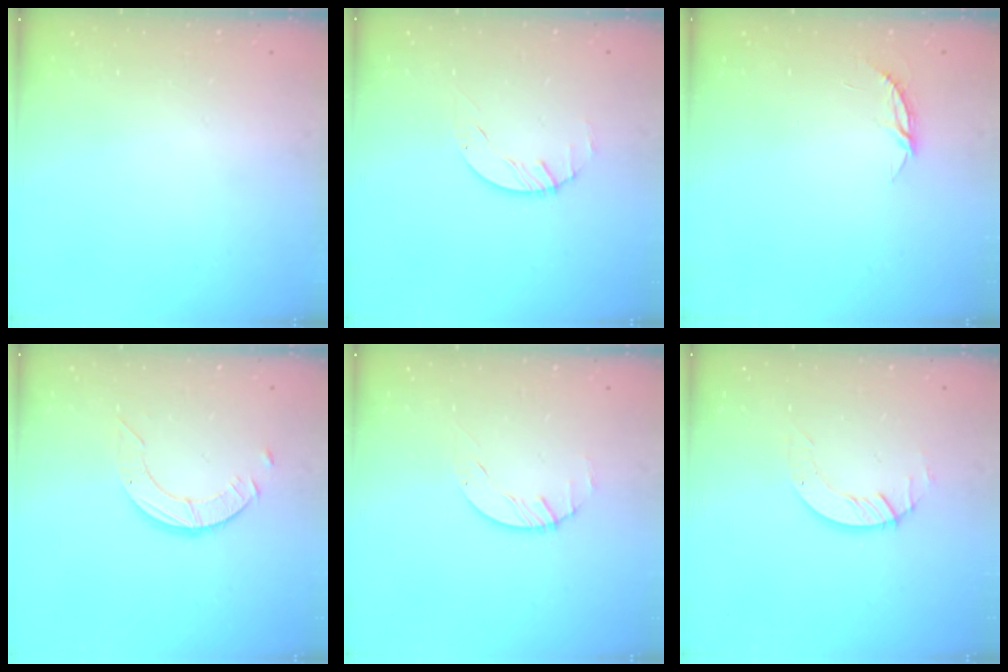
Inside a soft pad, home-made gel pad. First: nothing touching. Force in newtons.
{"total": 1.5, "press": 1.5, "slide": 0.2}
{"total": 3.8, "press": 3.8, "slide": 0.2}
{"total": 3.9, "press": 3.9, "slide": 0.3}
{"total": 1.5, "press": 1.5, "slide": 0.2}
{"total": 4.5, "press": 4.5, "slide": 0.4}